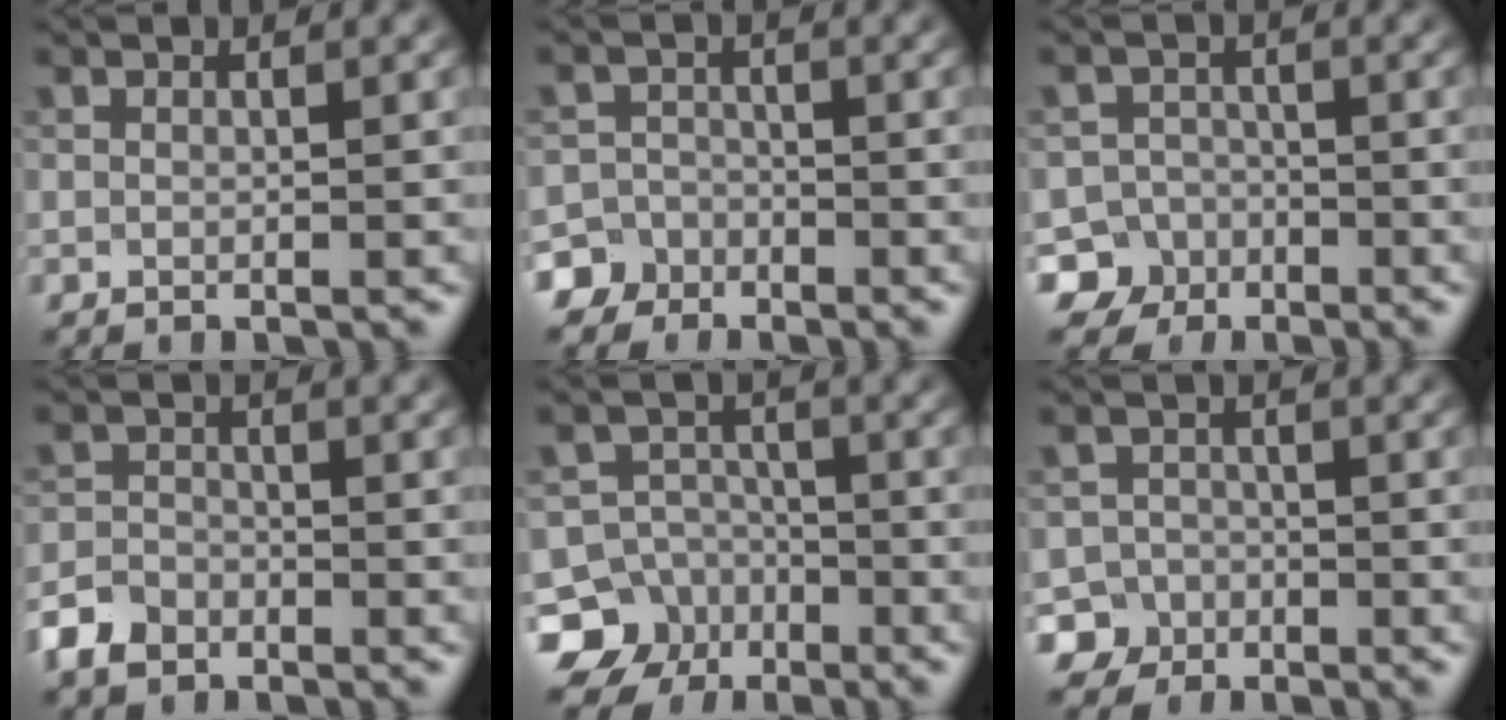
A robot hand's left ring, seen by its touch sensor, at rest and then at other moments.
{"total": 5.9, "force": [-4.3, 4.0, 0.2], "torque": [0.015, -0.012, -0.080]}
{"total": 6.1, "force": [-3.9, 4.7, 0.3], "torque": [0.016, -0.011, -0.078]}
{"total": 3.1, "force": [-2.1, 2.0, 1.0], "torque": [-0.020, 0.000, -0.049]}
{"total": 8.7, "force": [-5.3, 6.9, 1.1], "torque": [-0.010, -0.016, -0.108]}
{"total": 5.1, "force": [-3.3, 3.8, 0.1], "torque": [0.020, -0.006, -0.062]}